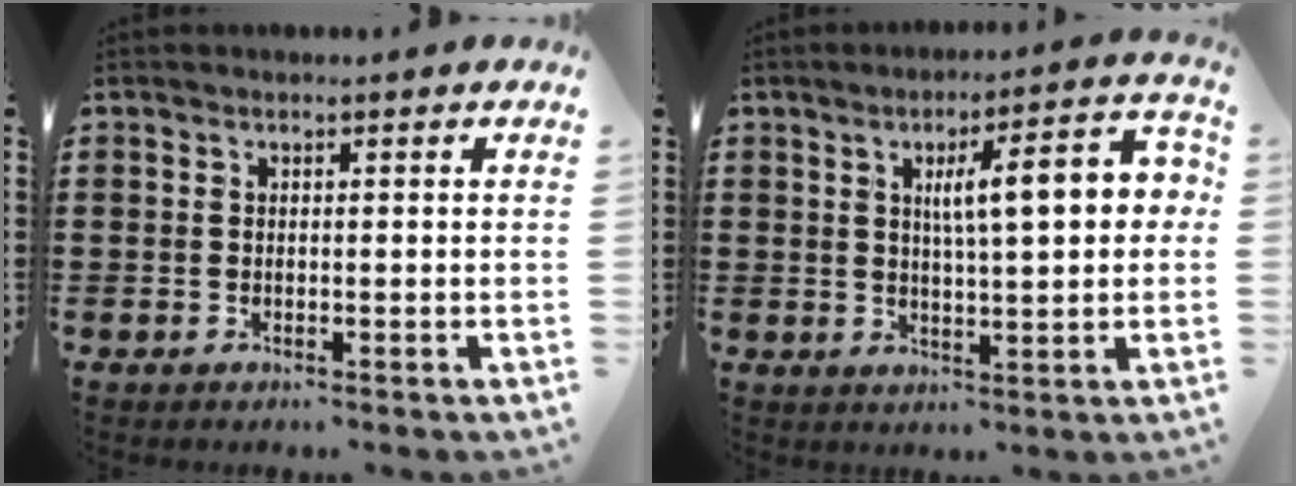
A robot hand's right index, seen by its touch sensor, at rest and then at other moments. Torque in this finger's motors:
{"motor_torque": [1.00, 0.38, 0.74, 0.17]}